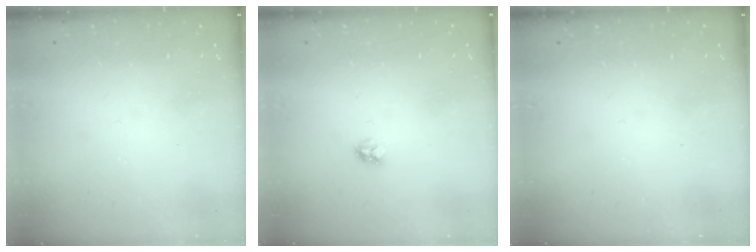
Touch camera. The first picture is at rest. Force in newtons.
{"total": 3.0, "press": 3.0, "slide": 0.4}
{"total": 0.0}